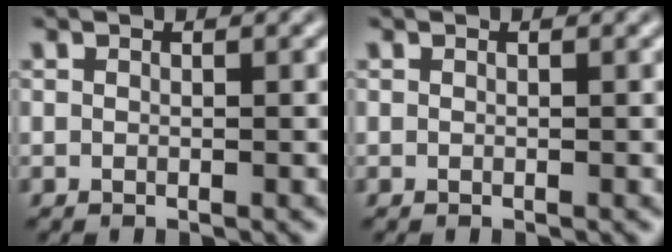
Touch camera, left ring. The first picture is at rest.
{"total": 0.0}